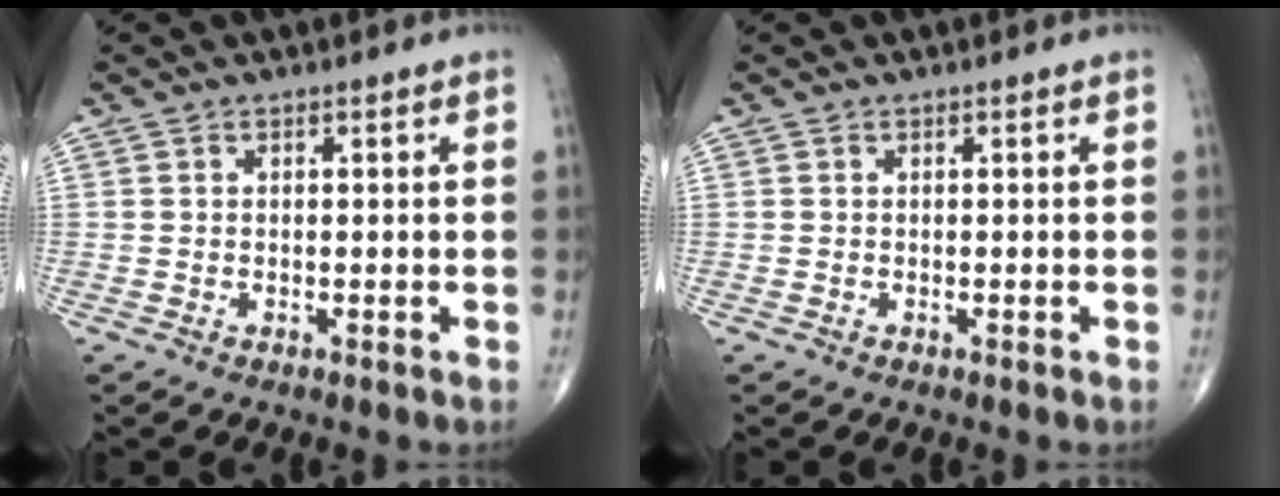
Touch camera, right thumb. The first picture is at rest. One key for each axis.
{"total": 0.0}